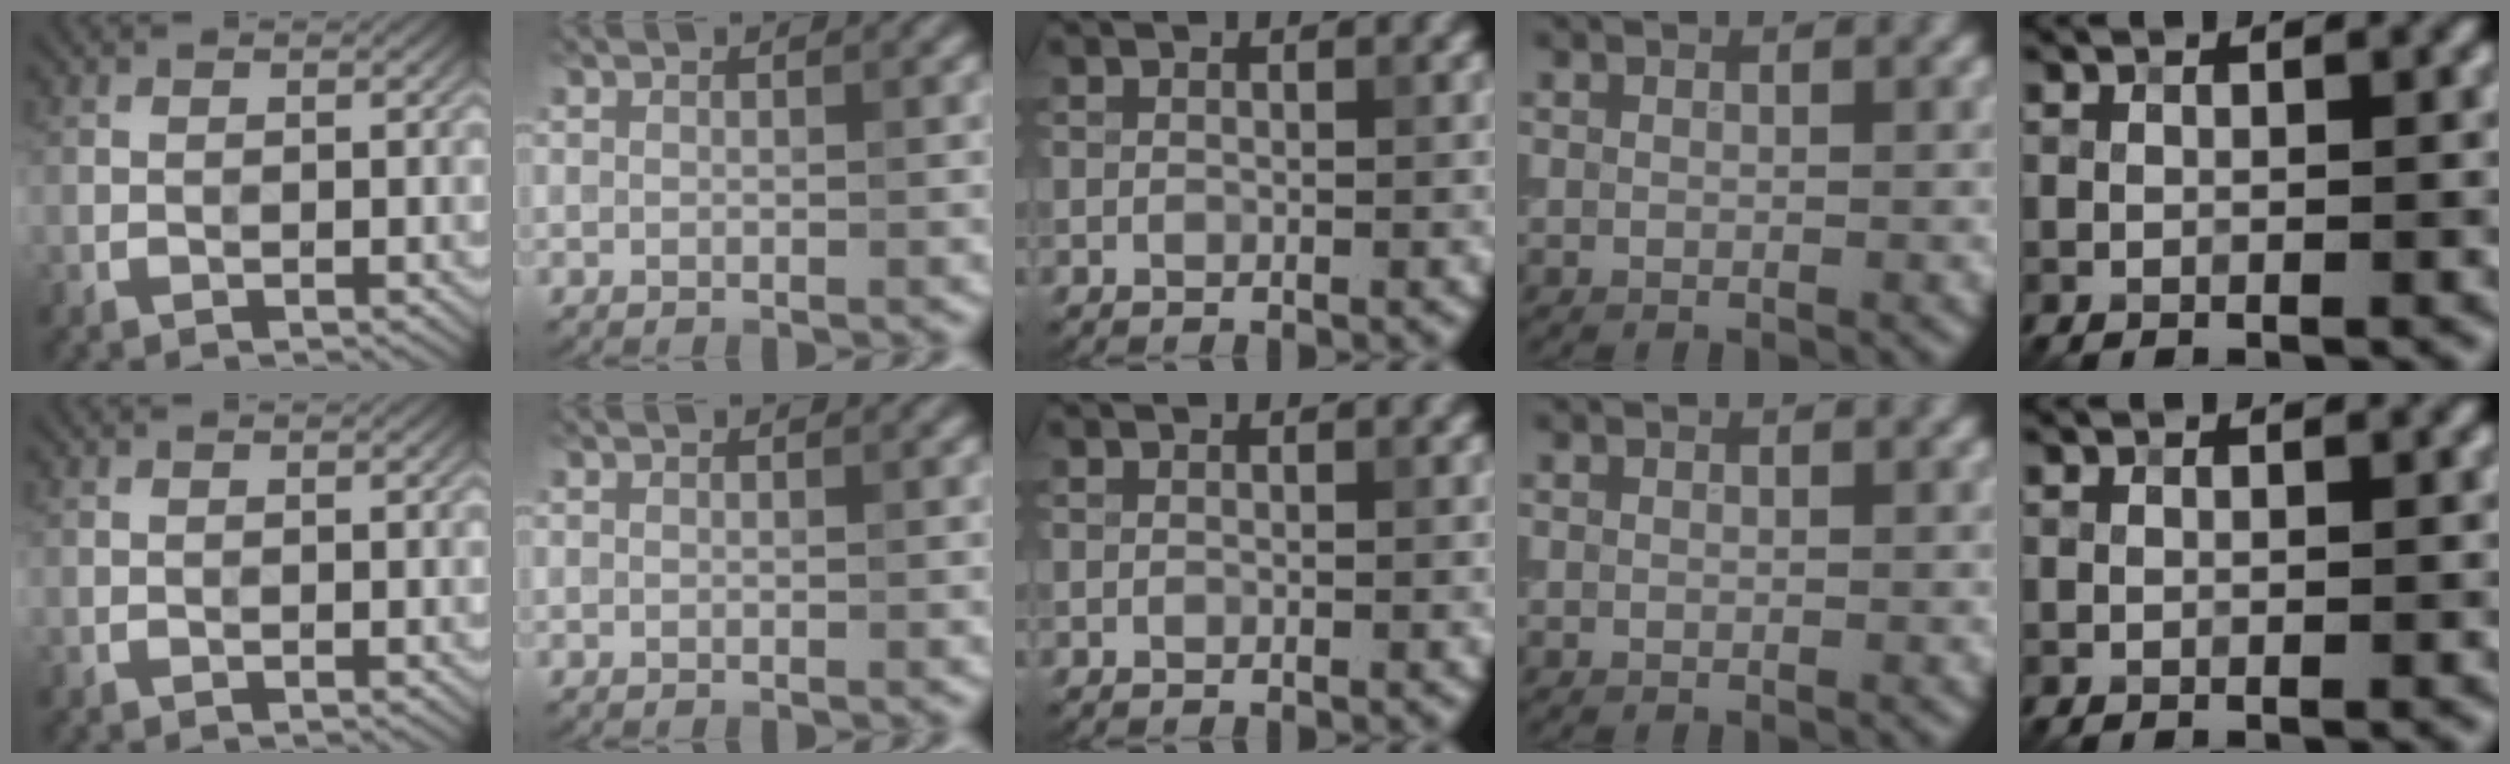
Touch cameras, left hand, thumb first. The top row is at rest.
{}